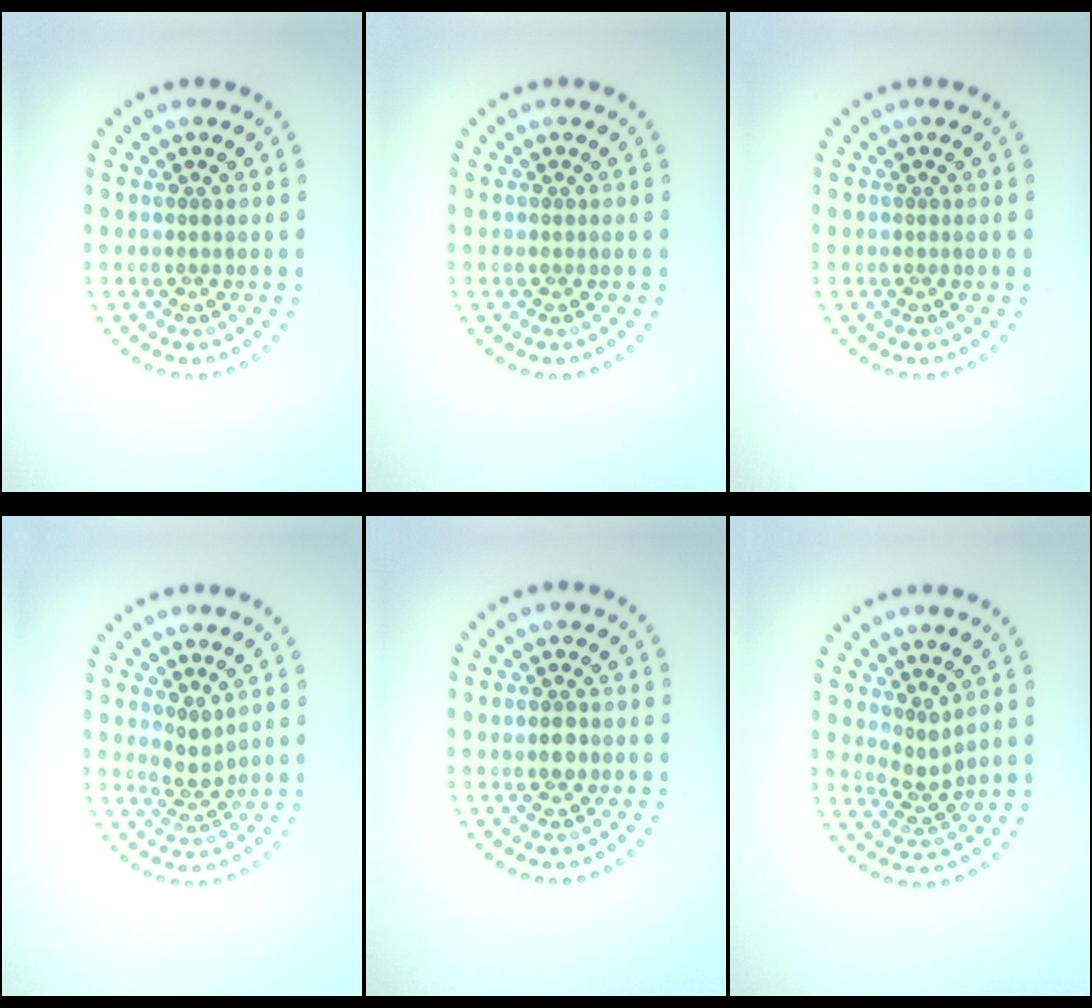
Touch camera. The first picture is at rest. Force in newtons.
{"total": 0.0}
{"total": 0.0}
{"total": 1.7, "press": 1.1, "slide": 1.3}
{"total": 1.6, "press": 1.6, "slide": 0.3}
{"total": 2.0, "press": 1.3, "slide": 1.5}